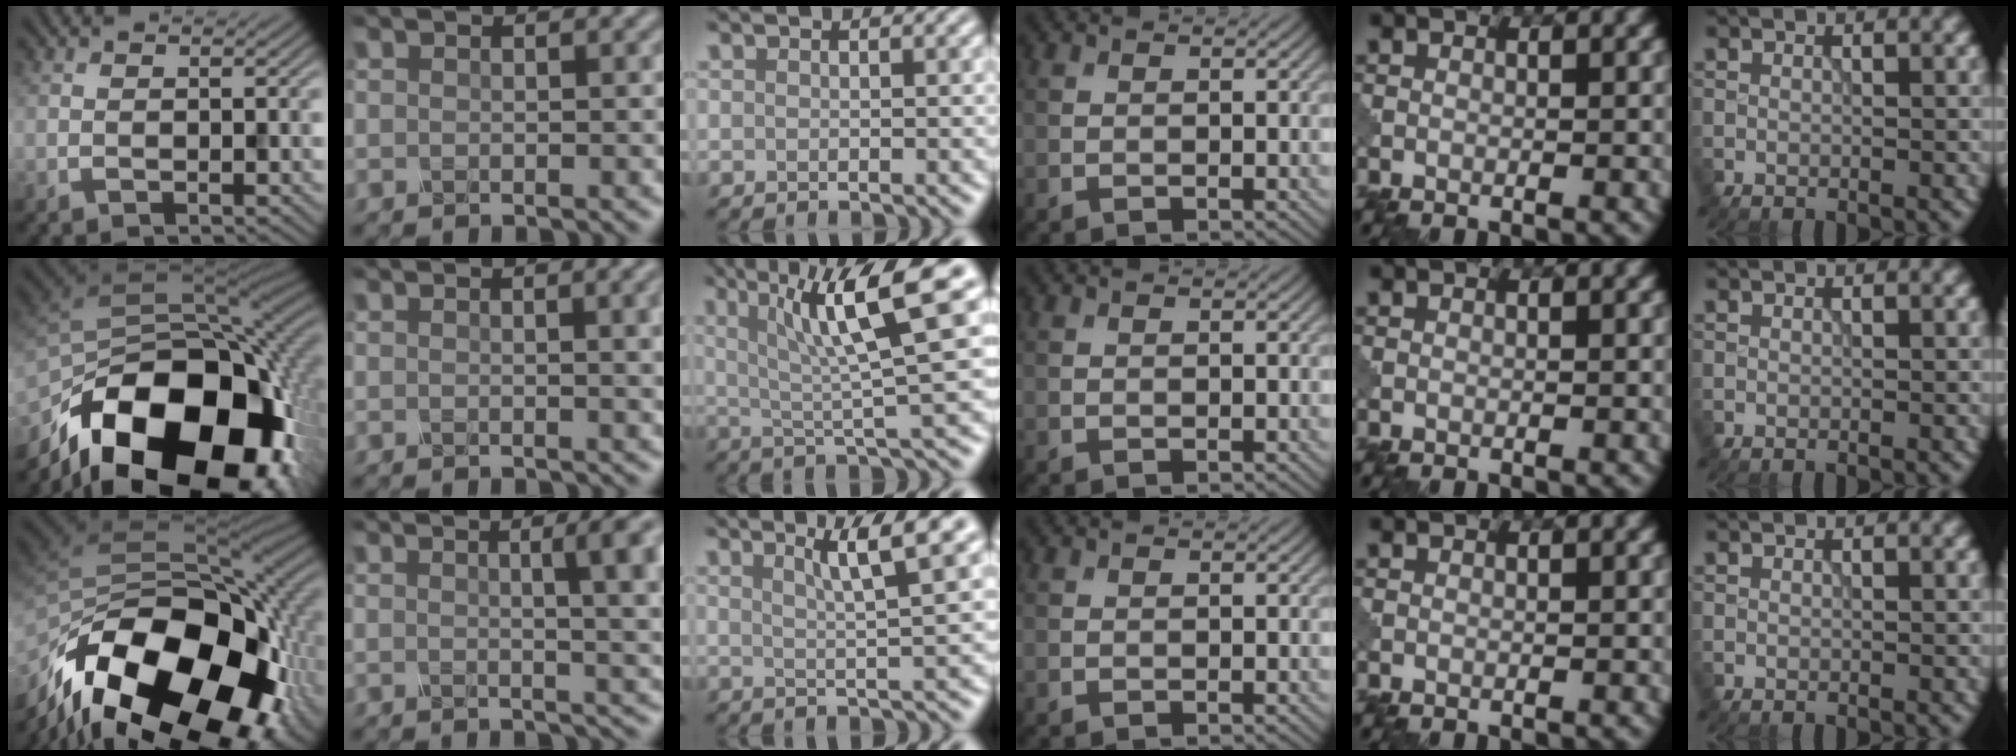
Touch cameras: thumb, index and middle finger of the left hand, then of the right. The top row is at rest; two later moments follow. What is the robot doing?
{"motion": "shake", "object": "salt shaker"}